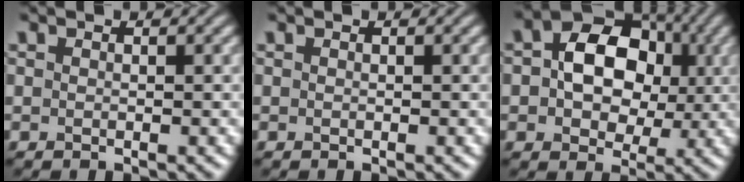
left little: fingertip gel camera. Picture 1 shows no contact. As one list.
[{"total": 0.0}, {"total": 9.9, "force": [1.2, 7.3, 6.7], "torque": [-0.089, 0.020, 0.007]}]